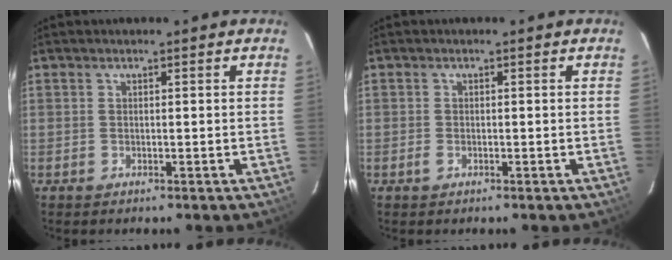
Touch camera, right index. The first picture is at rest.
{"total": 1.0, "force": [-0.5, 0.6, 0.6], "torque": [-0.009, 0.001, -0.010]}